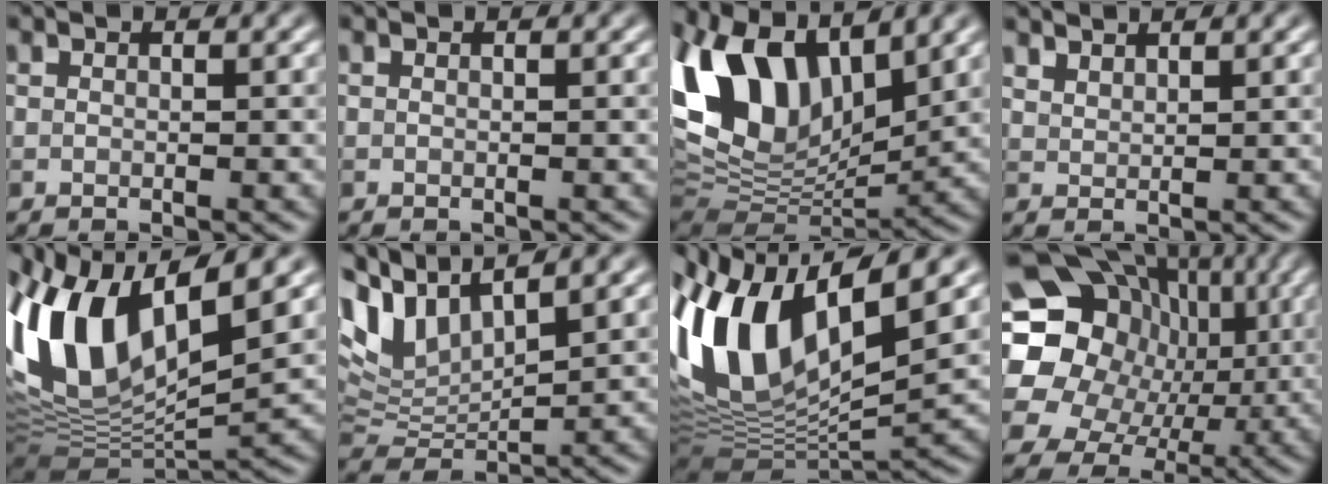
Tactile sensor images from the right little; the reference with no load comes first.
{"total": 0.0}
{"total": 13.4, "force": [5.4, 7.5, 9.6], "torque": [-0.205, 0.018, 0.093]}
{"total": 1.6, "force": [1.6, 0.0, 0.0], "torque": [-0.004, -0.004, 0.037]}
{"total": 13.0, "force": [3.5, 6.2, 10.9], "torque": [-0.229, 0.007, 0.064]}
{"total": 6.4, "force": [4.3, 2.5, 4.0], "torque": [-0.092, 0.008, 0.083]}
{"total": 14.4, "force": [3.0, 6.9, 12.3], "torque": [-0.264, 0.006, 0.053]}
{"total": 20.8, "force": [2.8, 18.8, 8.5], "torque": [-0.207, 0.041, 0.004]}